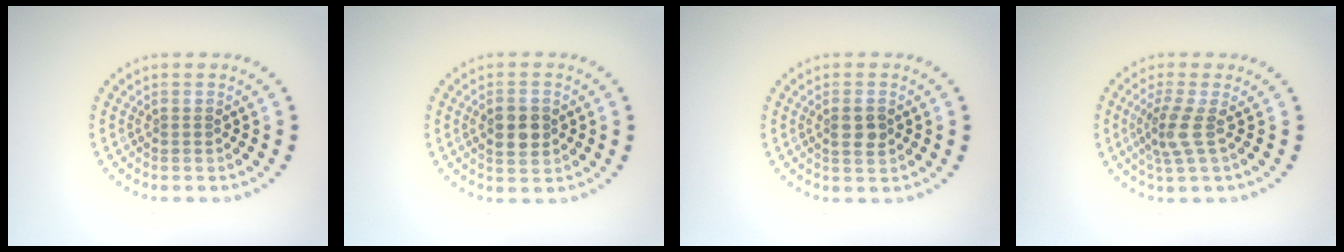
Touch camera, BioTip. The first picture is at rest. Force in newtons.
{"total": 2.9, "press": 2.9, "slide": 0.1}
{"total": 2.0, "press": 1.9, "slide": 0.4}
{"total": 2.7, "press": 2.0, "slide": 1.7}